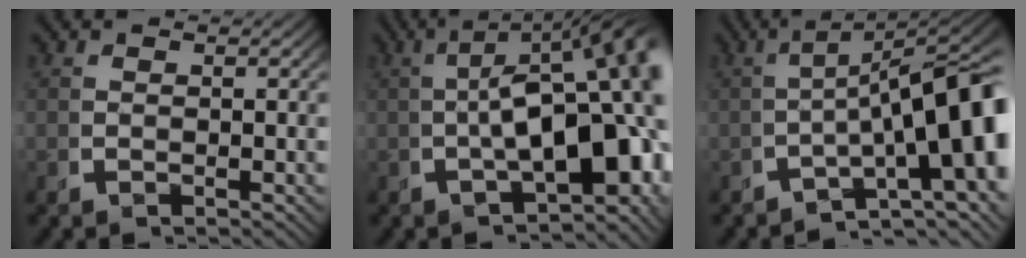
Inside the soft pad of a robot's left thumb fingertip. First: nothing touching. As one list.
[{"total": 14.6, "force": [-0.9, 7.2, 12.6], "torque": [-0.160, -0.012, -0.010]}, {"total": 14.5, "force": [-2.3, 7.4, 12.3], "torque": [-0.176, -0.042, -0.018]}]